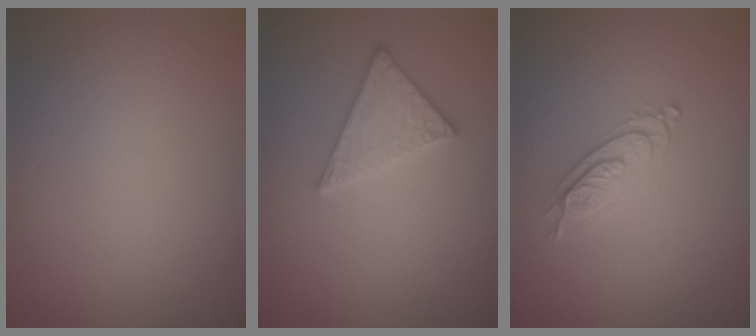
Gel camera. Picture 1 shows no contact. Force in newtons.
{"total": 2.8, "press": 2.7, "slide": 0.7}
{"total": 2.2, "press": 2.0, "slide": 0.7}